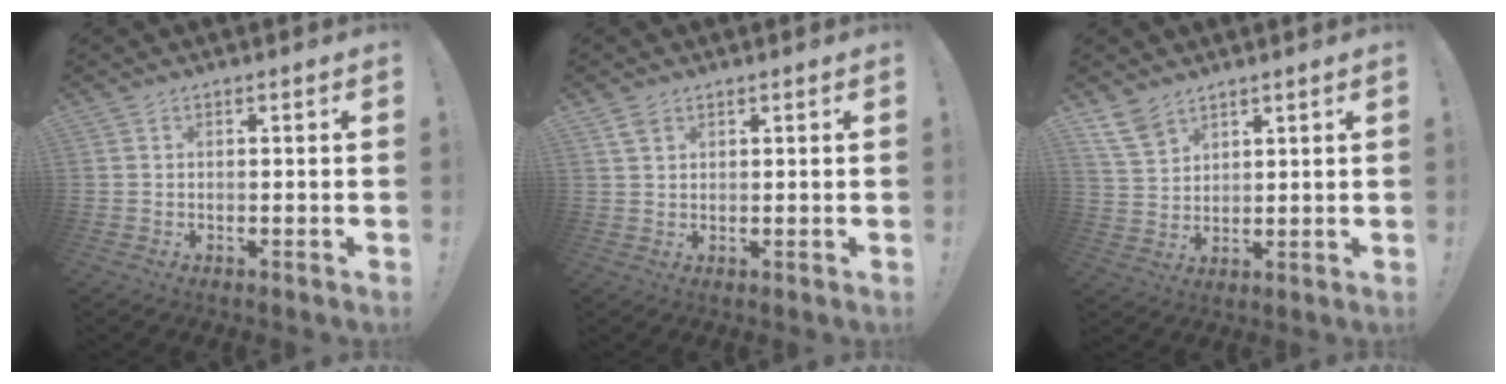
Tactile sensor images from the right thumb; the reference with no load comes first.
{"total": 2.6, "force": [1.8, 1.5, 1.2], "torque": [-0.020, -0.005, 0.034]}
{"total": 8.8, "force": [6.4, 5.2, 3.1], "torque": [-0.062, -0.031, 0.129]}